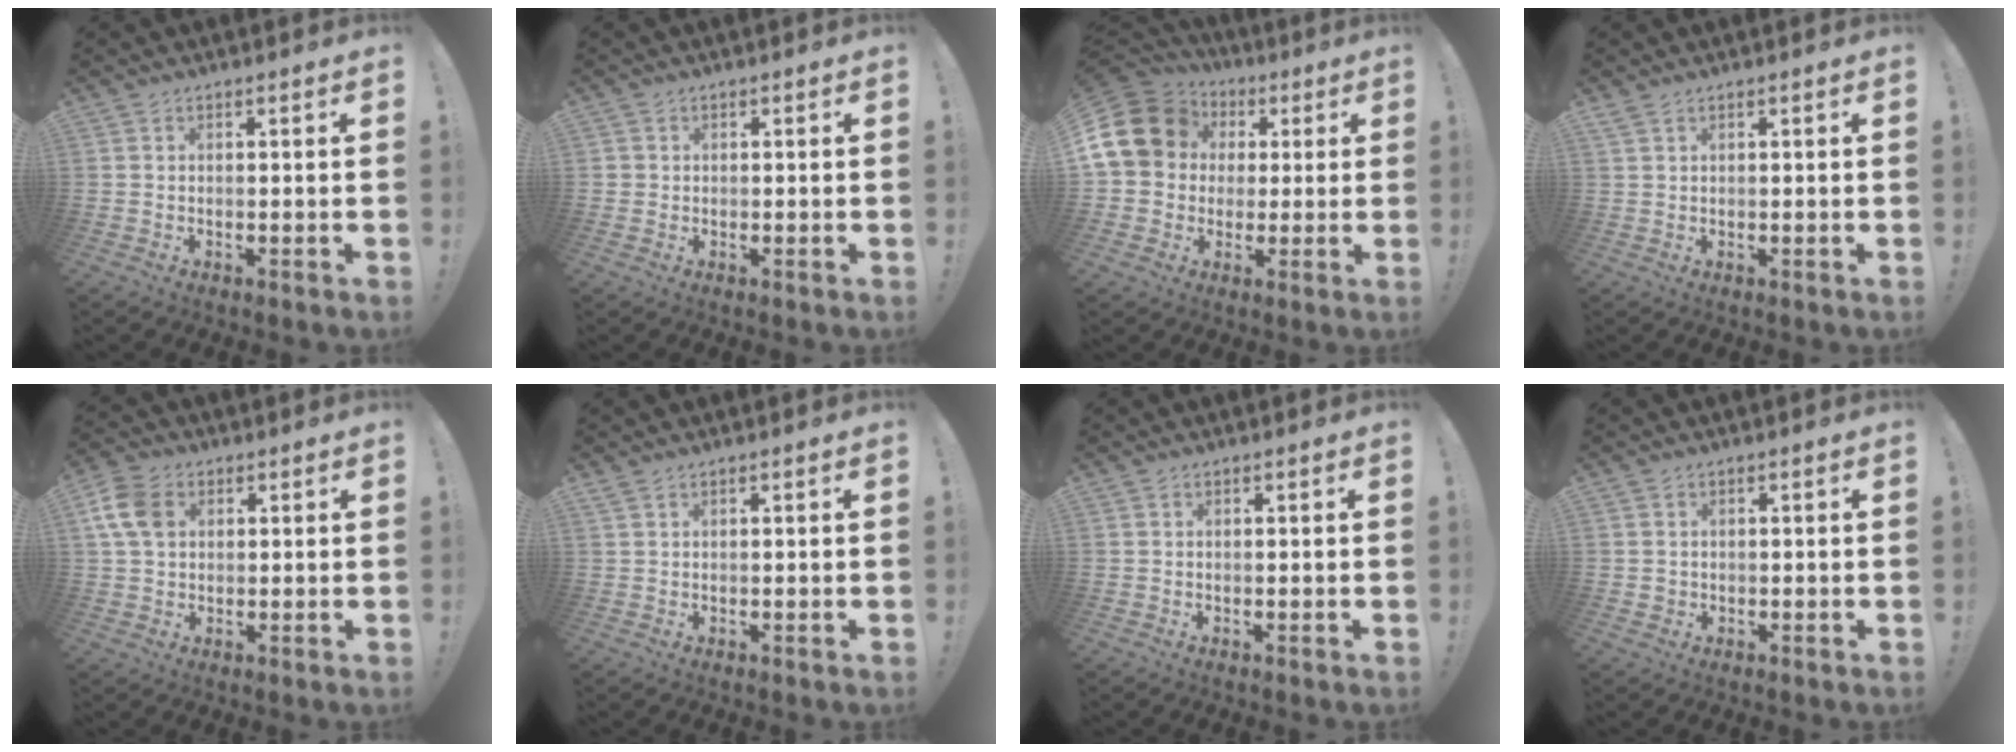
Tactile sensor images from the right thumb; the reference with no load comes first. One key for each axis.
{"total": 1.1, "fx": 0.2, "fy": 1.0, "fz": 0.2, "tx": -0.006, "ty": 0.003, "tz": 0.004}
{"total": 17.4, "fx": 4.0, "fy": 14.6, "fz": 8.5, "tx": -0.160, "ty": -0.005, "tz": 0.088}
{"total": 1.7, "fx": 1.2, "fy": 0.3, "fz": 1.1, "tx": -0.026, "ty": 0.002, "tz": 0.024}
{"total": 10.1, "fx": 2.6, "fy": 7.7, "fz": 6.0, "tx": -0.122, "ty": 0.012, "tz": 0.057}
{"total": 1.3, "fx": 0.9, "fy": 0.2, "fz": 0.9, "tx": -0.023, "ty": 0.001, "tz": 0.019}
{"total": 0.0}
{"total": 1.6, "fx": 0.4, "fy": 1.5, "fz": 0.3, "tx": -0.001, "ty": -0.002, "tz": 0.007}